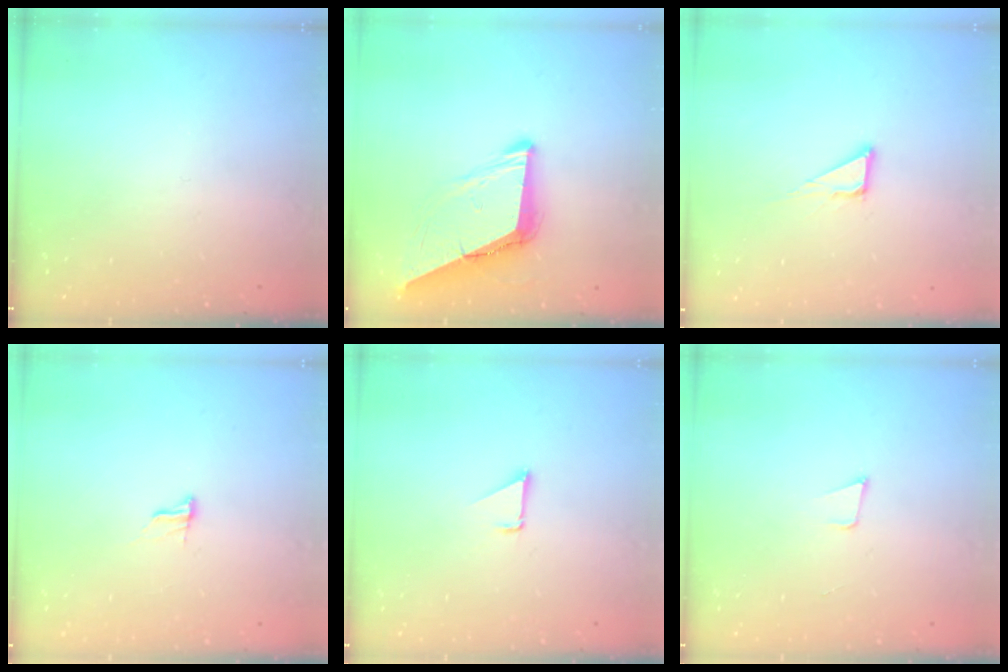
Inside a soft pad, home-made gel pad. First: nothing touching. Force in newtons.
{"total": 9.5, "press": 9.4, "slide": 1.6}
{"total": 5.0, "press": 5.0, "slide": 0.1}
{"total": 7.4, "press": 7.4, "slide": 0.8}
{"total": 1.1, "press": 1.1, "slide": 0.1}
{"total": 3.9, "press": 2.9, "slide": 2.6}